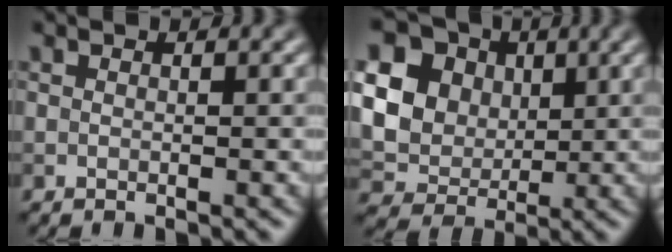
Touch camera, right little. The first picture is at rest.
{"total": 13.0, "force": [3.4, 11.0, 6.0], "torque": [-0.164, 0.021, 0.064]}